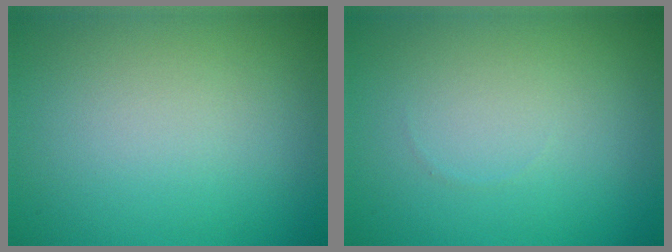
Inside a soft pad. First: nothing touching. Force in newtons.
{"total": 0.0}